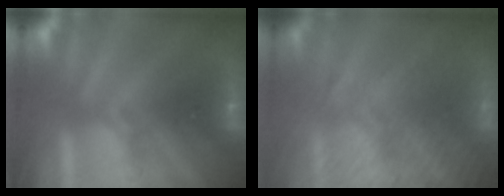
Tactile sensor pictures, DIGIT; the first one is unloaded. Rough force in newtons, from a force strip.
{"total": 7.6}